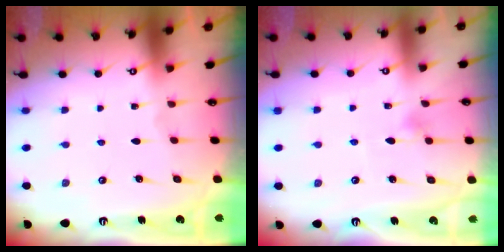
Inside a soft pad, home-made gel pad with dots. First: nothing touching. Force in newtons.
{"total": 4.2, "press": 4.2, "slide": 0.6}